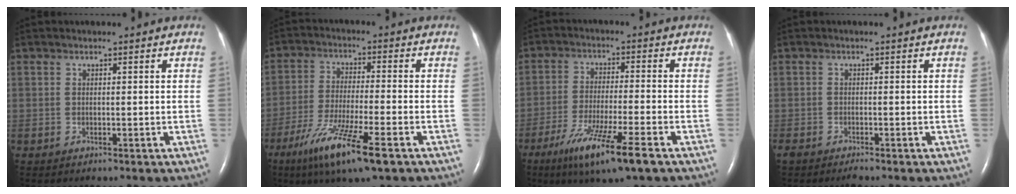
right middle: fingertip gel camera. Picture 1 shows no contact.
{"total": 11.7, "force": [-6.6, 0.7, 9.6], "torque": [-0.193, -0.033, -0.115]}
{"total": 11.0, "force": [-6.5, 0.1, 8.9], "torque": [-0.174, -0.032, -0.110]}
{"total": 2.4, "force": [-2.0, 0.4, 1.1], "torque": [-0.023, -0.009, -0.032]}